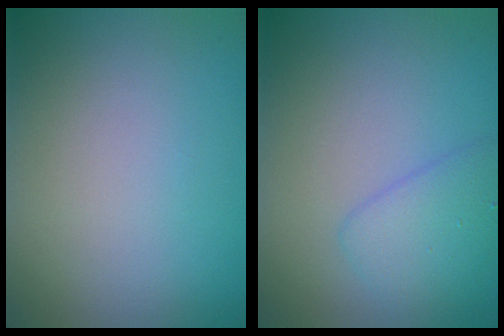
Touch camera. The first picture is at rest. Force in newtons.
{"total": 2.8, "press": 2.8, "slide": 0.1}